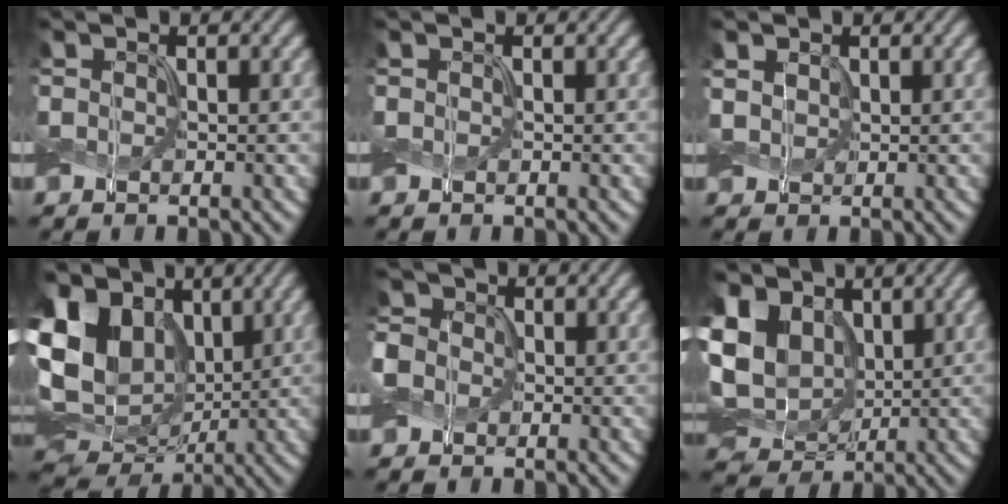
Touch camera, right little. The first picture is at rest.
{"total": 0.0}
{"total": 1.4, "force": [0.6, 1.1, 0.6], "torque": [-0.022, 0.001, 0.009]}
{"total": 17.2, "force": [4.2, 12.6, 10.9], "torque": [-0.246, 0.034, 0.066]}
{"total": 3.2, "force": [-0.5, 2.9, 1.4], "torque": [-0.040, 0.011, -0.018]}
{"total": 13.1, "force": [2.8, 10.6, 7.2], "torque": [-0.196, 0.024, 0.042]}